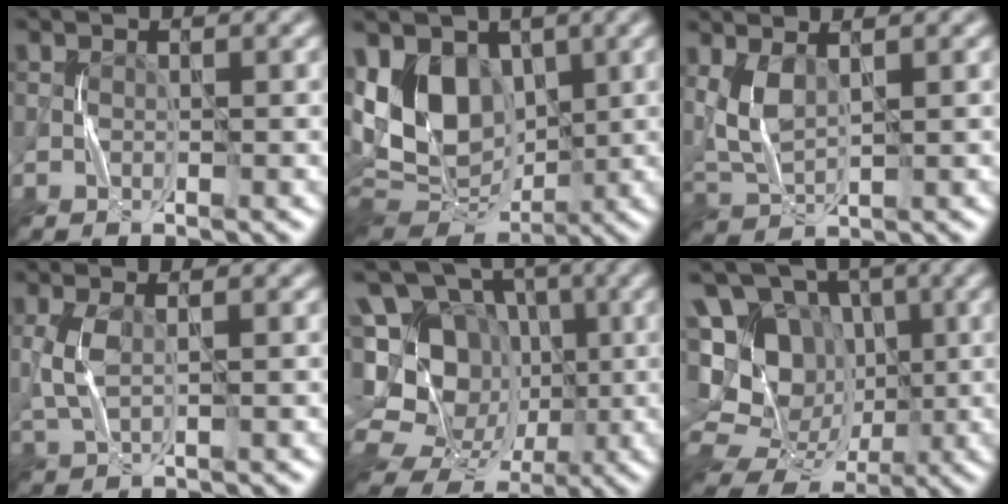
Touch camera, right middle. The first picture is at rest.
{"total": 11.7, "force": [2.6, 7.9, 8.3], "torque": [-0.166, 0.007, 0.040]}
{"total": 3.4, "force": [1.5, 1.3, 2.7], "torque": [-0.073, 0.000, 0.038]}
{"total": 2.4, "force": [0.5, 0.7, 2.2], "torque": [-0.058, 0.002, 0.013]}
{"total": 15.6, "force": [-1.2, 13.6, 7.5], "torque": [-0.174, 0.044, -0.030]}
{"total": 16.6, "force": [1.5, 14.9, 7.2], "torque": [-0.175, 0.029, 0.008]}